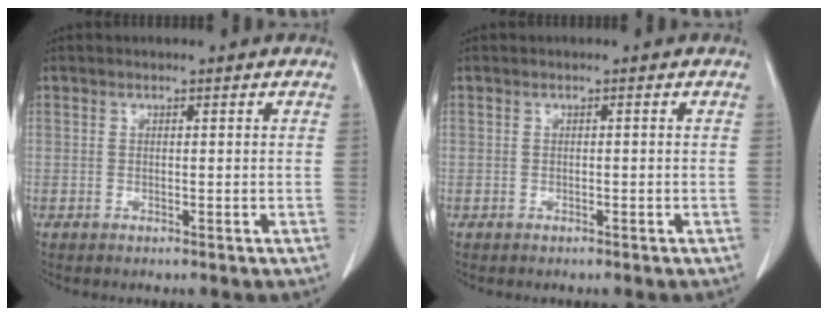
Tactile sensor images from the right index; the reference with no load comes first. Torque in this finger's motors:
{"motor_torque": [0.00, 0.00, 0.00, 0.00]}